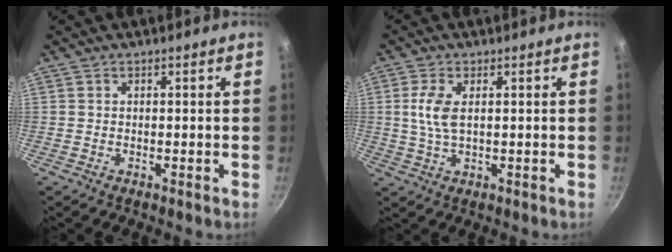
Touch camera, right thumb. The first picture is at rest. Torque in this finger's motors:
{"motor_torque": [0.40, 0.37, 0.51, -0.28, 0.14]}